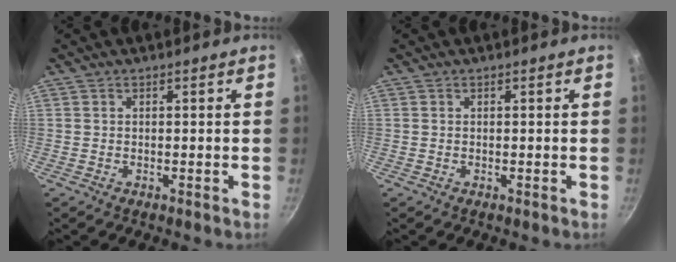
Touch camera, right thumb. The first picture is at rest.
{"total": 0.0}